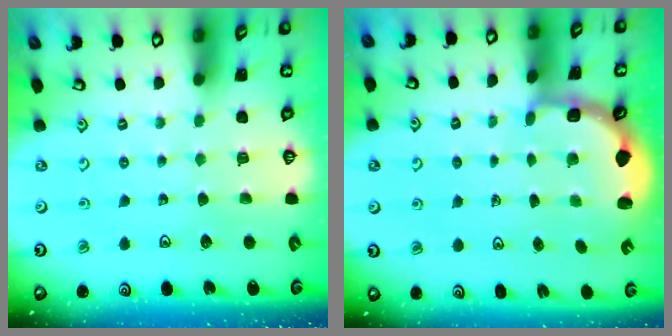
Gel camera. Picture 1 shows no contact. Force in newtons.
{"total": 2.8, "press": 2.2, "slide": 1.7}